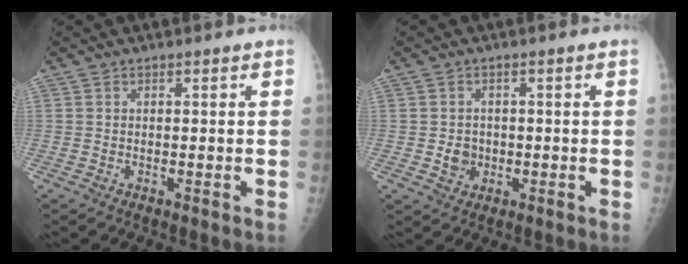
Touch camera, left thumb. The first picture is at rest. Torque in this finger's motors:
{"motor_torque": [-0.10, 0.11, -0.08, -0.03, 0.01]}